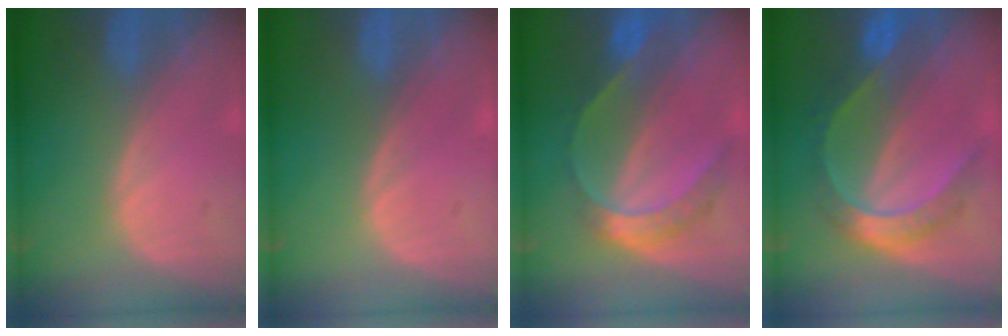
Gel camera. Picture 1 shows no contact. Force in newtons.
{"total": 0.0}
{"total": 7.4, "press": 6.2, "slide": 4.0}
{"total": 7.4, "press": 7.3, "slide": 0.6}